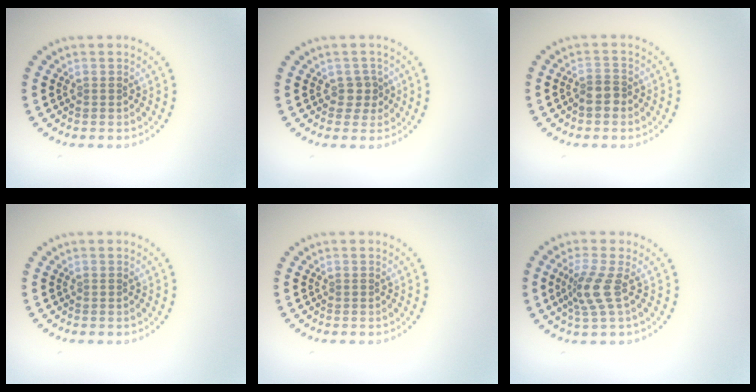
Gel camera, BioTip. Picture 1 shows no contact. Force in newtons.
{"total": 1.7, "press": 1.4, "slide": 1.0}
{"total": 1.9, "press": 1.6, "slide": 1.0}
{"total": 0.0}
{"total": 0.0}
{"total": 2.9, "press": 2.1, "slide": 2.0}